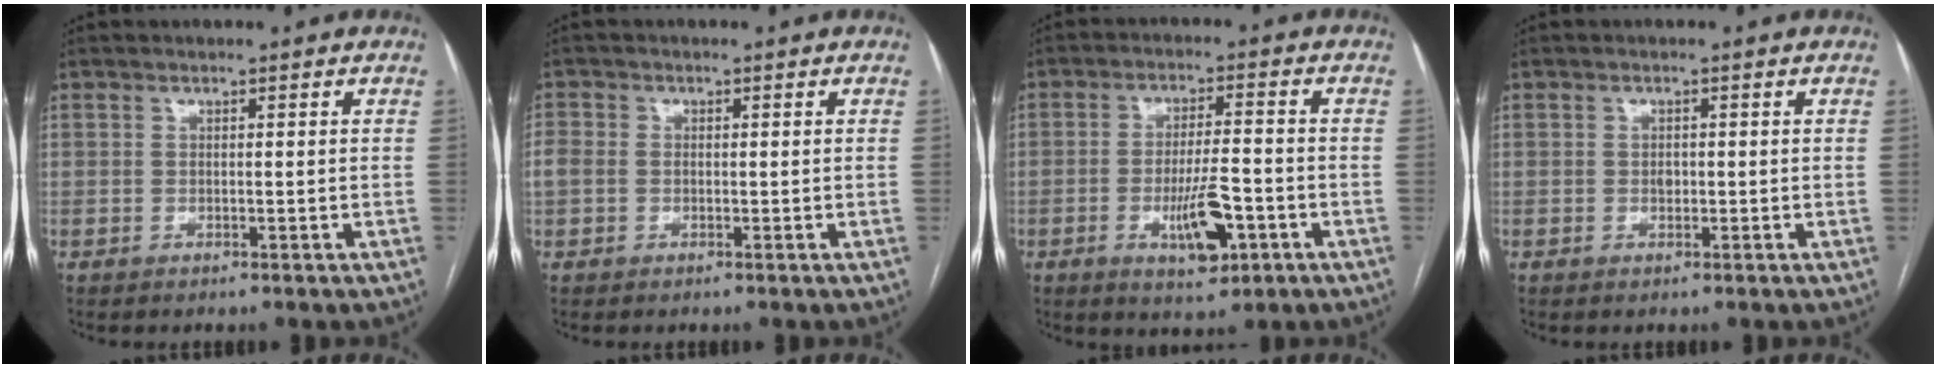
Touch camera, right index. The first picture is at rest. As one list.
[{"total": 2.6, "force": [-0.2, 2.2, 1.4], "torque": [-0.045, 0.013, -0.003]}, {"total": 7.9, "force": [-2.9, 2.1, 7.0], "torque": [-0.124, -0.005, -0.042]}, {"total": 0.8, "force": [0.0, 0.6, 0.6], "torque": [-0.008, 0.003, 0.001]}]